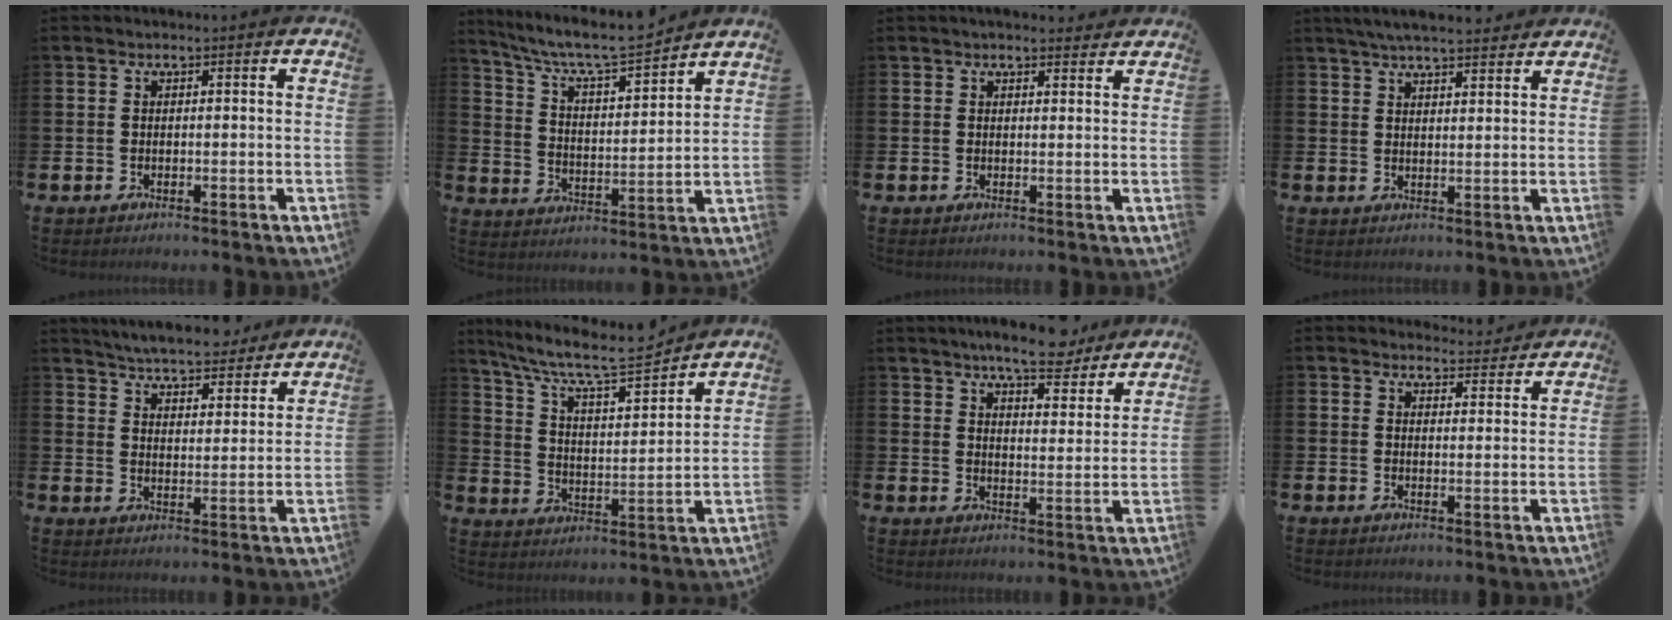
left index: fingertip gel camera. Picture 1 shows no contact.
{"total": 8.4, "force": [7.8, 1.2, 2.8], "torque": [-0.083, -0.057, 0.135]}
{"total": 2.1, "force": [2.1, 0.5, 0.1], "torque": [0.003, -0.007, 0.036]}
{"total": 4.9, "force": [4.6, 0.5, 1.5], "torque": [-0.037, -0.012, 0.085]}
{"total": 5.8, "force": [5.7, 0.7, 0.9], "torque": [-0.037, -0.036, 0.098]}
{"total": 9.5, "force": [8.5, 1.7, 3.9], "torque": [-0.105, -0.058, 0.144]}
{"total": 7.7, "force": [7.3, 1.2, 2.2], "torque": [-0.047, -0.039, 0.130]}
{"total": 3.5, "force": [3.5, 0.6, -0.1], "torque": [0.003, -0.023, 0.062]}